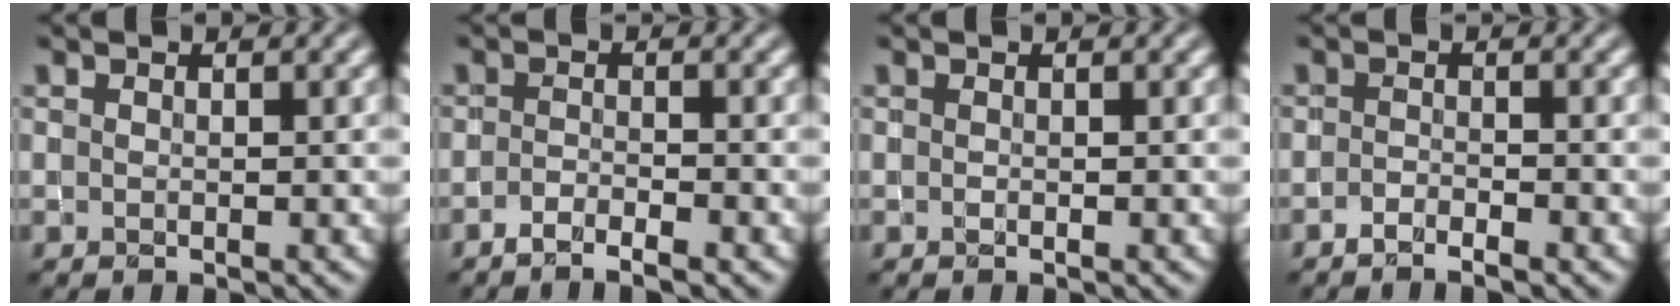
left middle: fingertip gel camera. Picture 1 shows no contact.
{"total": 2.3, "force": [-1.6, 0.4, 1.6], "torque": [-0.030, -0.003, -0.033]}
{"total": 0.0}
{"total": 1.7, "force": [-1.3, 0.3, 1.0], "torque": [-0.020, 0.000, -0.025]}